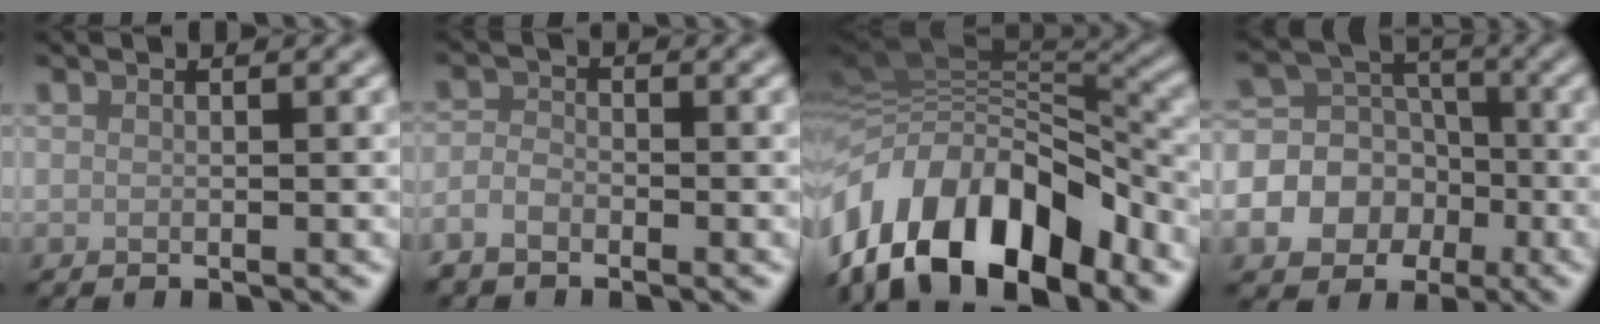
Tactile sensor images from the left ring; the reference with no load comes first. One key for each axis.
{"total": 2.0, "fx": -1.5, "fy": 1.0, "fz": 0.8, "tx": -0.018, "ty": -0.001, "tz": -0.038}
{"total": 14.0, "fx": -6.6, "fy": 7.3, "fz": 10.0, "tx": -0.184, "ty": 0.013, "tz": -0.114}
{"total": 12.1, "fx": -4.6, "fy": 10.6, "fz": 3.6, "tx": -0.085, "ty": -0.016, "tz": -0.090}